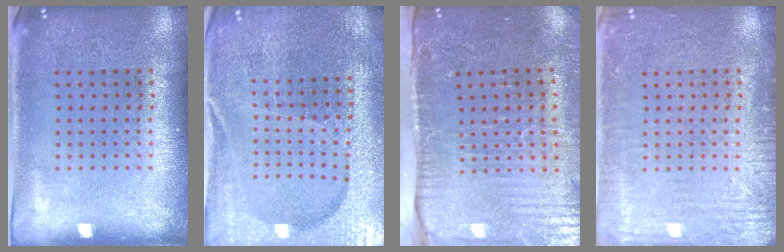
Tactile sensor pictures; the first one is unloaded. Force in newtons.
{"total": 3.7, "press": 3.7, "slide": 0.8}
{"total": 4.5, "press": 3.9, "slide": 2.4}
{"total": 3.0, "press": 3.0, "slide": 0.3}